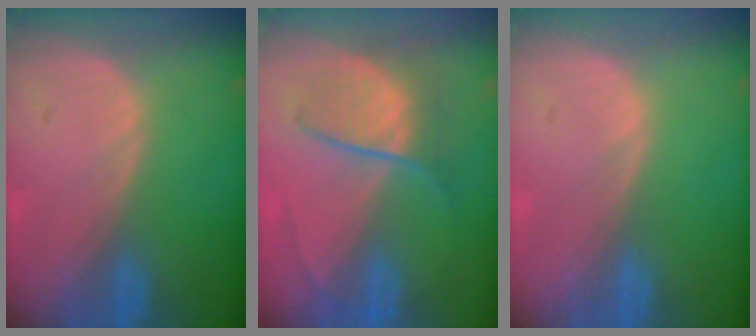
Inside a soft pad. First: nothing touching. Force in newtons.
{"total": 6.4, "press": 6.4, "slide": 0.8}
{"total": 0.0}